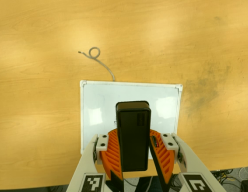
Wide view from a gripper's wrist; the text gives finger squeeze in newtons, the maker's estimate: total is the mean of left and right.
{"total": 7.4, "left": 8.2, "right": 6.6}